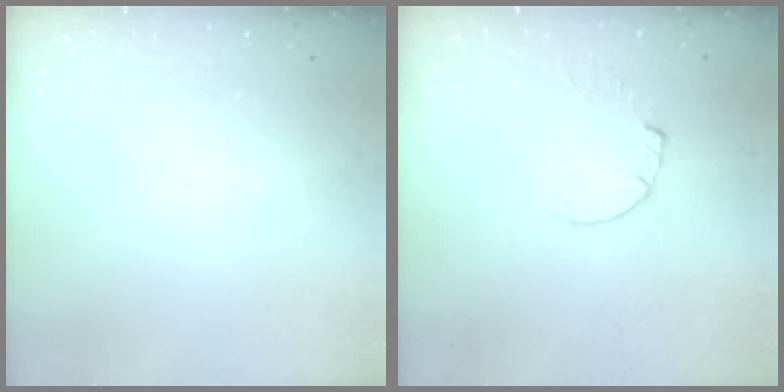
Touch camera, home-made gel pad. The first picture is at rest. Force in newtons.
{"total": 4.1, "press": 4.0, "slide": 0.8}